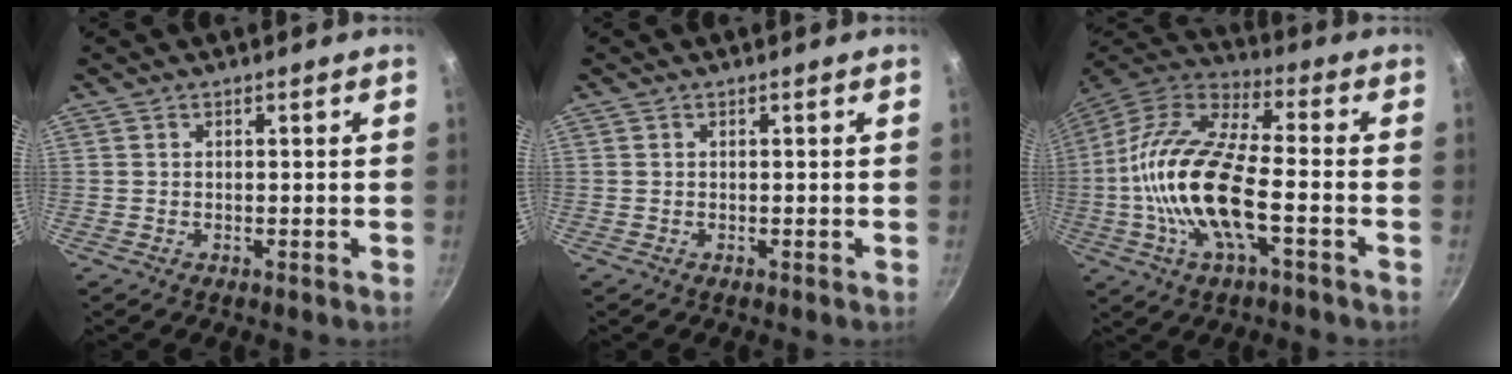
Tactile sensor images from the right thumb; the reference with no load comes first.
{"total": 0.0}
{"total": 19.7, "force": [-3.9, 7.8, 17.7], "torque": [-0.347, 0.034, -0.089]}